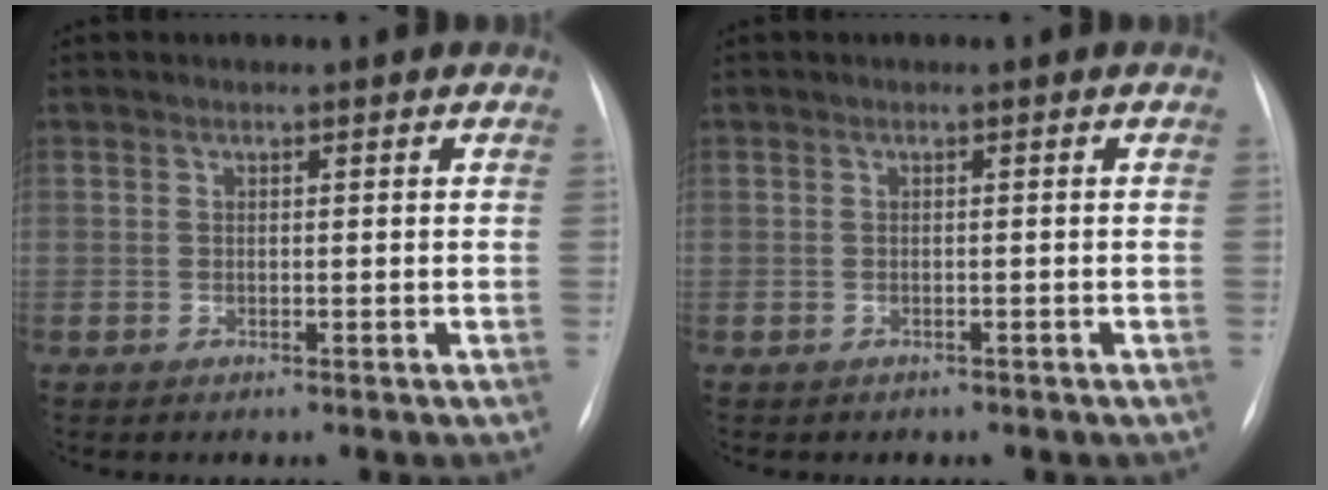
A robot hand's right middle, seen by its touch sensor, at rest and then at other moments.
{"total": 1.6, "force": [-1.3, 0.9, 0.5], "torque": [-0.016, 0.001, -0.009]}